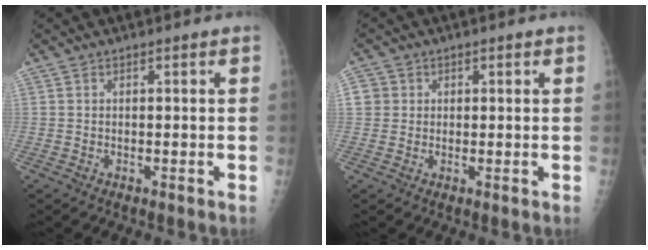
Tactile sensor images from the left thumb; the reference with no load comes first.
{"total": 3.1, "force": [0.5, 3.1, 0.3], "torque": [0.014, 0.000, 0.008]}